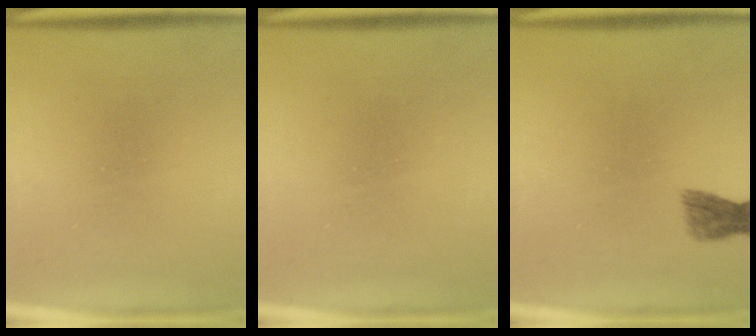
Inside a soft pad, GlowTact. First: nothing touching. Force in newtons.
{"total": 0.0}
{"total": 1.8}